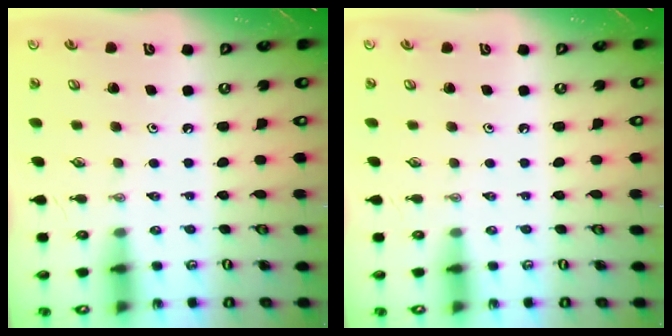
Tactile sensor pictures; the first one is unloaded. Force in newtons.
{"total": 0.0}